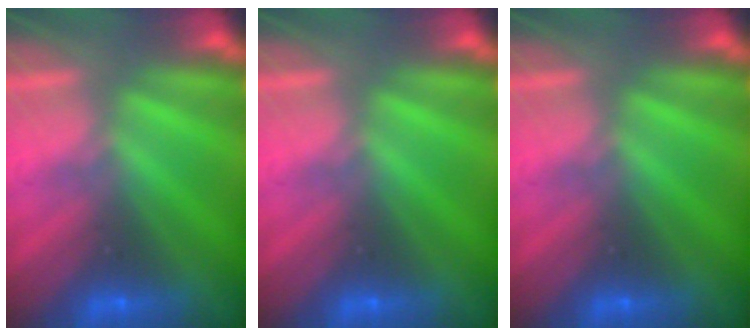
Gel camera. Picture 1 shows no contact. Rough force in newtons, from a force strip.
{"total": 0.0}
{"total": 0.0}